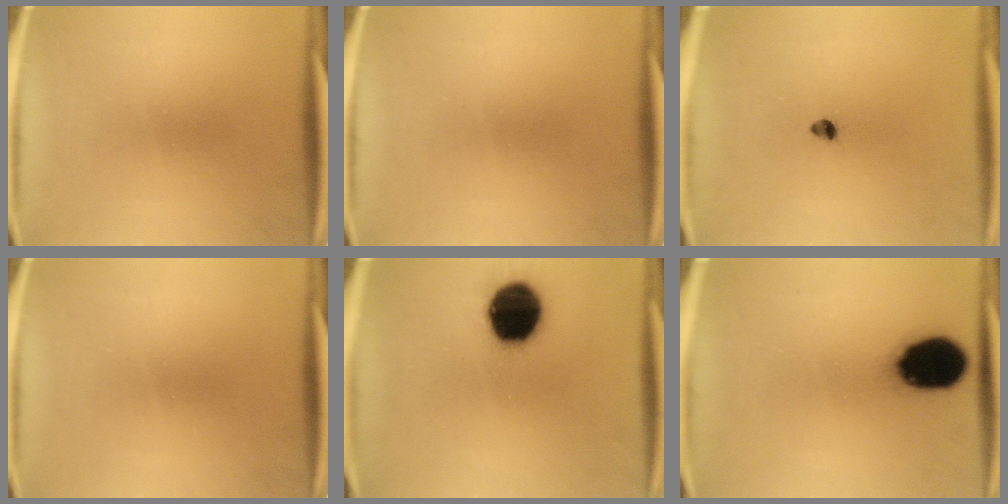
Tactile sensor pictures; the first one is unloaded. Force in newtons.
{"total": 0.0}
{"total": 1.7}
{"total": 0.0}
{"total": 17.9}
{"total": 17.0}